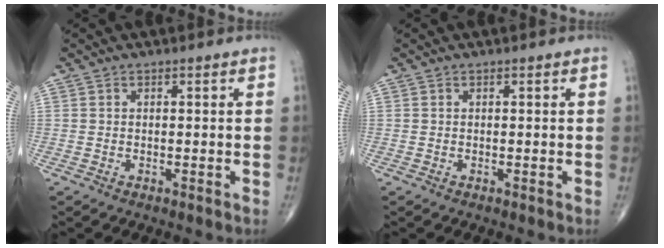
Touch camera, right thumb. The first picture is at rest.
{"total": 0.0}